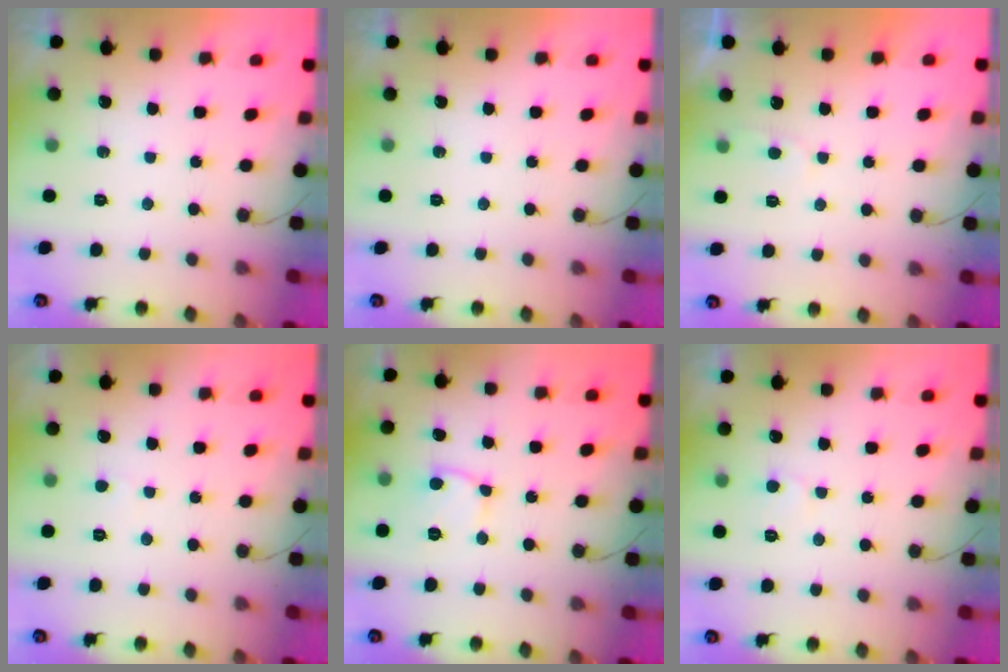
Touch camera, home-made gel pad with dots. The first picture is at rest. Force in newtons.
{"total": 0.0}
{"total": 2.5, "press": 2.5, "slide": 0.3}
{"total": 2.2, "press": 2.2, "slide": 0.2}
{"total": 8.1, "press": 8.1, "slide": 1.0}
{"total": 4.3, "press": 4.2, "slide": 0.4}